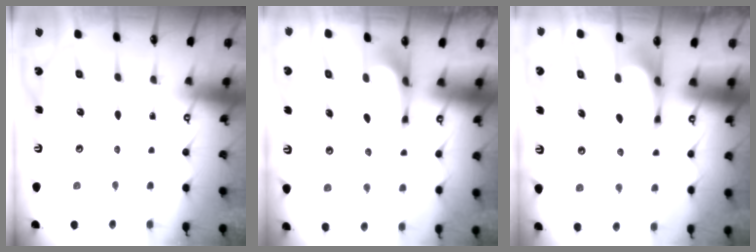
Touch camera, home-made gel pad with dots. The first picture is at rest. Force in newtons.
{"total": 2.0, "press": 2.0, "slide": 0.2}
{"total": 1.5, "press": 1.5, "slide": 0.4}